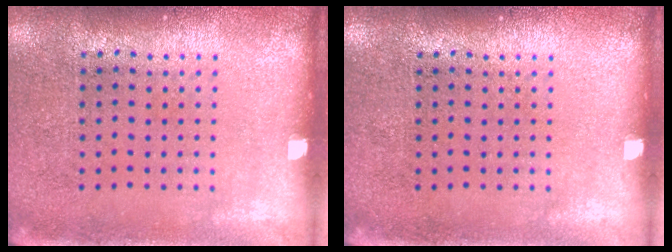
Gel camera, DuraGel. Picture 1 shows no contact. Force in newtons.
{"total": 0.0}